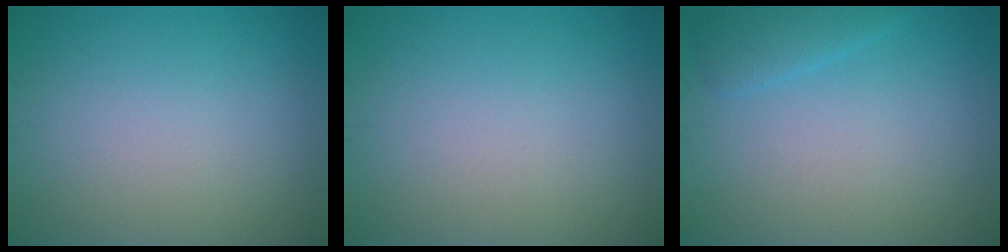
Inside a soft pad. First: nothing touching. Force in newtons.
{"total": 0.0}
{"total": 1.7, "press": 1.7, "slide": 0.2}